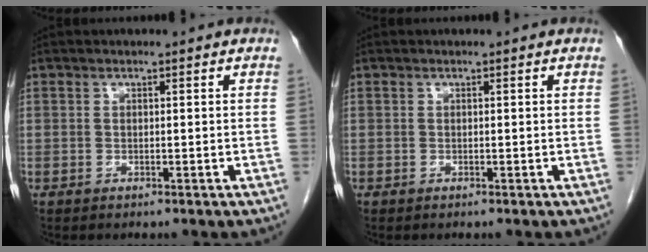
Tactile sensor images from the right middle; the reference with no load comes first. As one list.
[{"total": 0.0}]